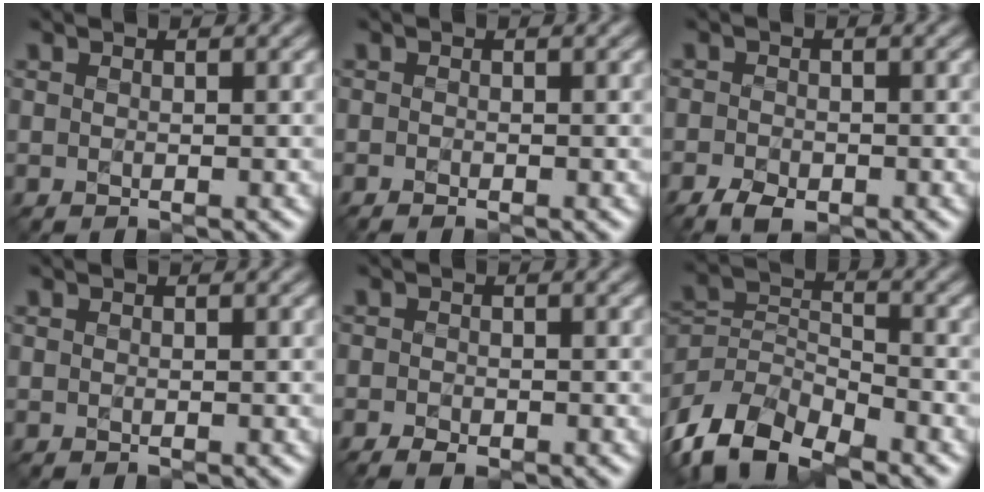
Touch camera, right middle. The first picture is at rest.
{"total": 0.6, "force": [-0.4, 0.1, 0.4], "torque": [-0.007, -0.003, -0.007]}
{"total": 3.0, "force": [-1.9, 1.6, 1.7], "torque": [-0.029, -0.005, -0.039]}
{"total": 0.0}
{"total": 1.7, "force": [-1.1, 0.9, 1.0], "torque": [-0.018, -0.005, -0.022]}
{"total": 9.0, "force": [-6.3, 4.2, 4.9], "torque": [-0.101, -0.008, -0.125]}